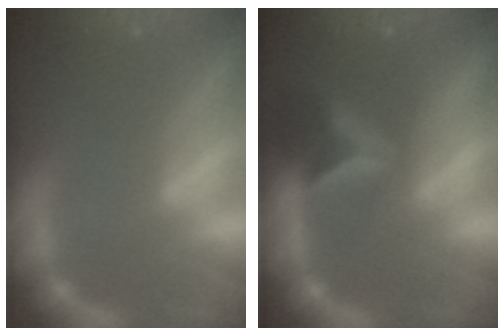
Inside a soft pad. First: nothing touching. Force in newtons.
{"total": 5.4}